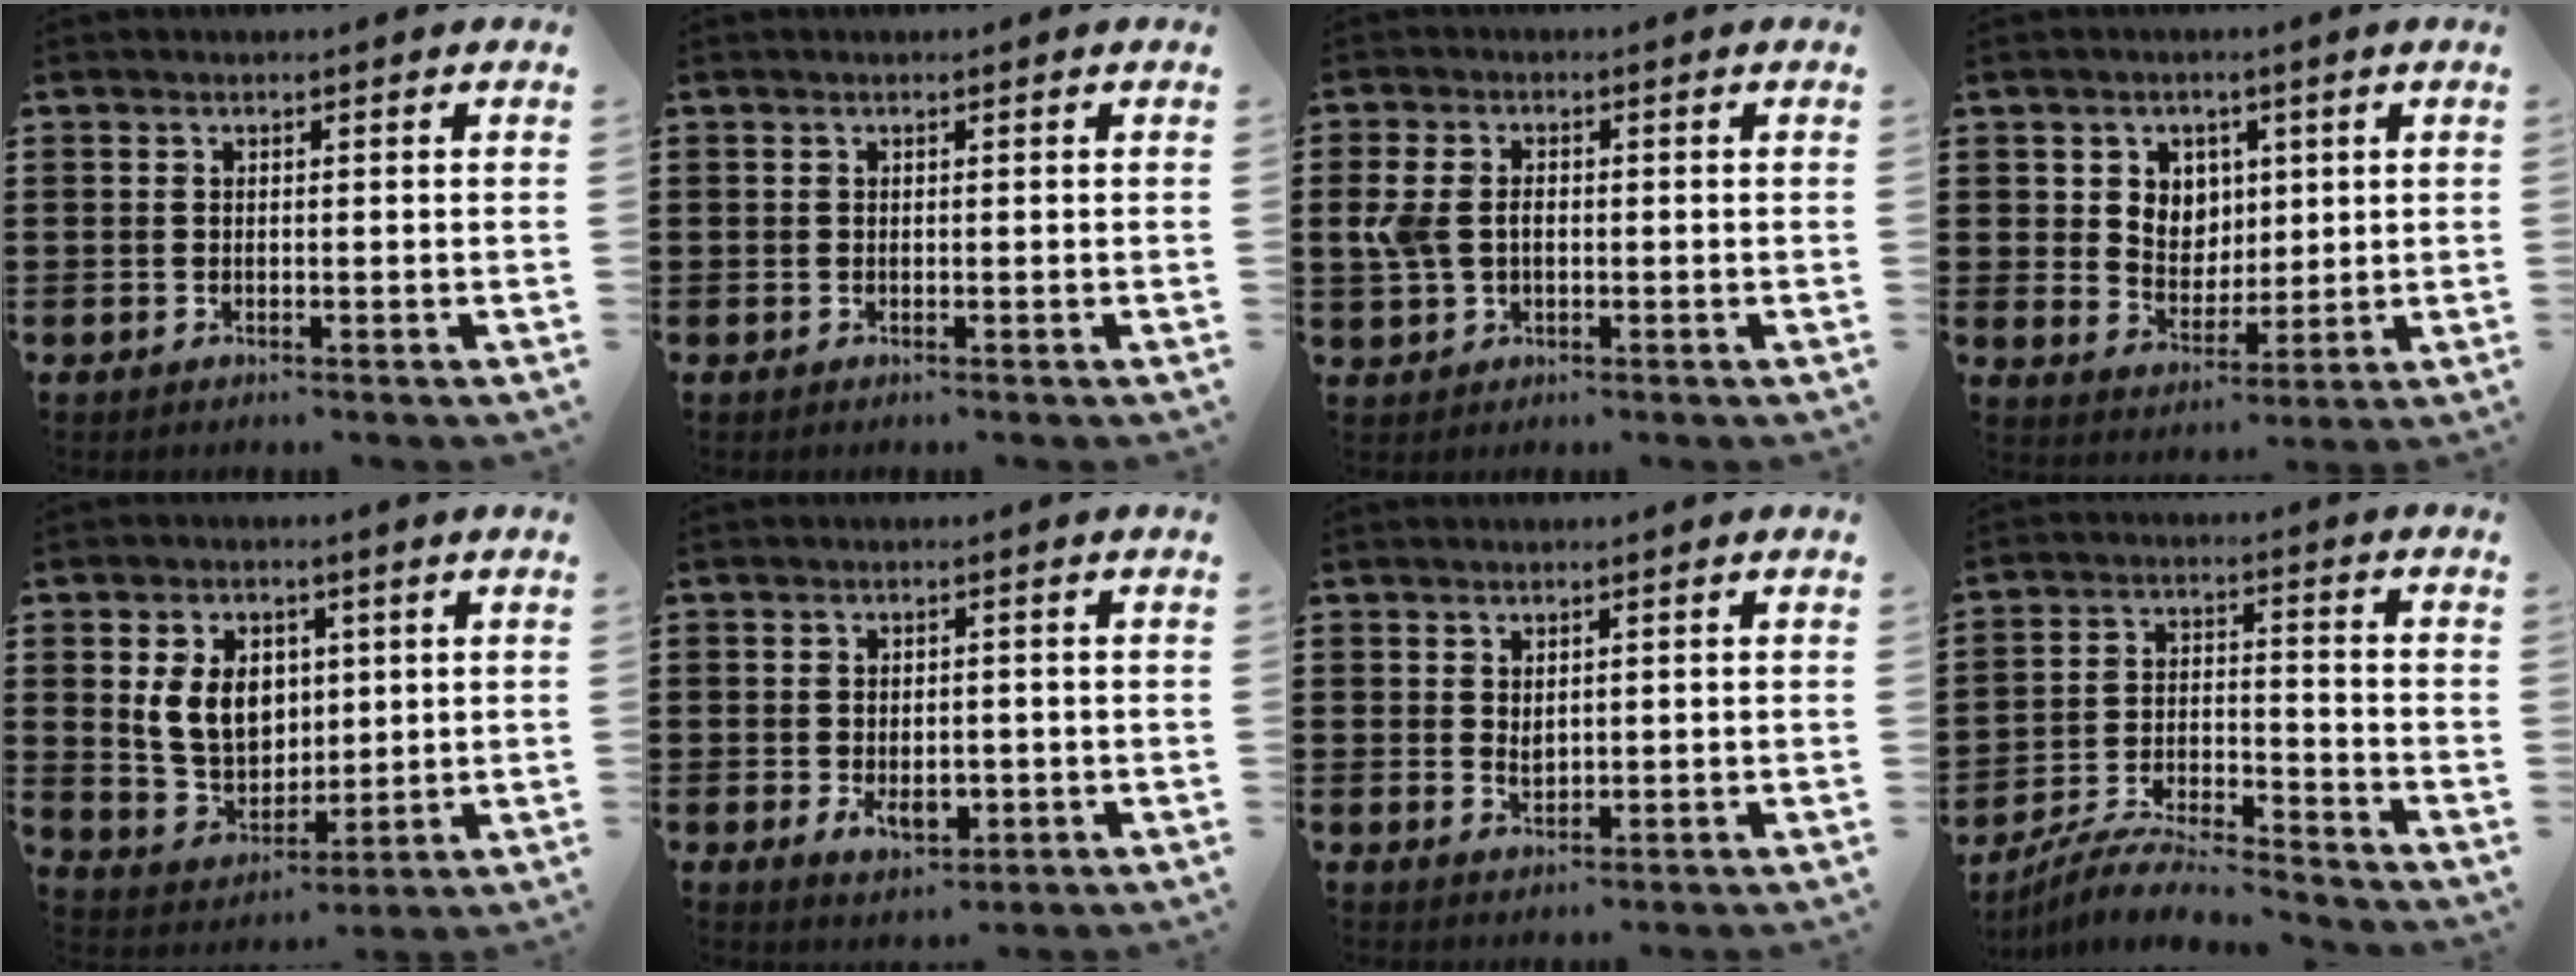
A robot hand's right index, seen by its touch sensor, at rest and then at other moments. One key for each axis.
{"total": 0.0}
{"total": 3.8, "fx": 0.0, "fy": 2.6, "fz": 2.8, "tx": -0.079, "ty": 0.001, "tz": -0.007}
{"total": 4.7, "fx": 2.0, "fy": 4.2, "fz": 0.9, "tx": -0.032, "ty": 0.006, "tz": 0.034}
{"total": 8.0, "fx": 1.7, "fy": 6.1, "fz": 4.9, "tx": -0.120, "ty": 0.011, "tz": 0.029}
{"total": 4.0, "fx": -0.9, "fy": 2.3, "fz": 3.1, "tx": -0.053, "ty": -0.002, "tz": -0.017}
{"total": 1.4, "fx": 0.7, "fy": 0.8, "fz": 1.0, "tx": -0.018, "ty": 0.003, "tz": 0.013}
{"total": 7.2, "fx": -6.9, "fy": 0.0, "fz": 2.1, "tx": -0.044, "ty": 0.003, "tz": -0.135}